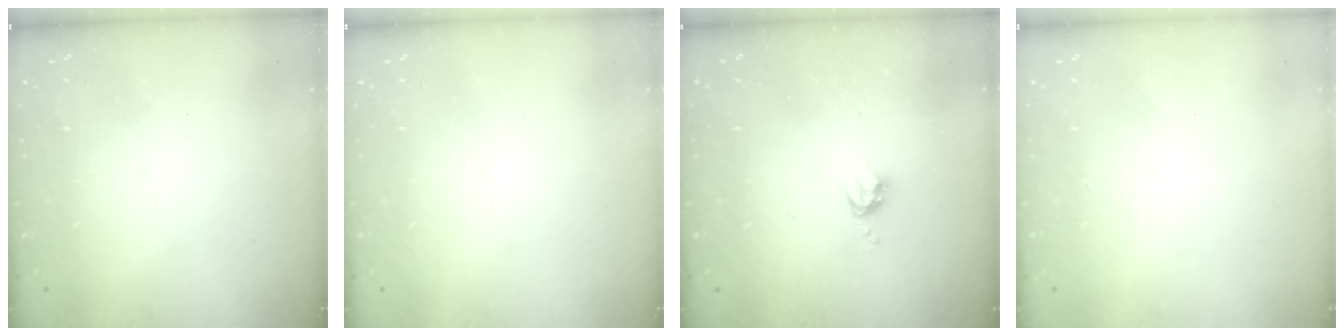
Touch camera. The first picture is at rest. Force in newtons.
{"total": 0.0}
{"total": 3.8, "press": 3.8, "slide": 0.4}
{"total": 0.0}